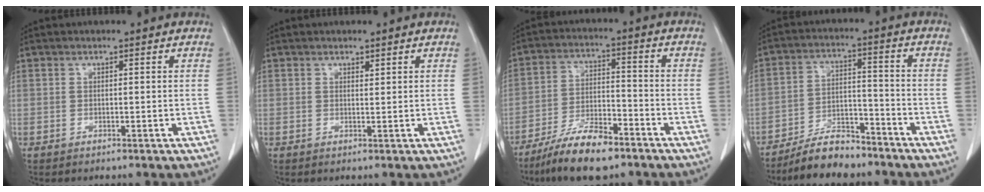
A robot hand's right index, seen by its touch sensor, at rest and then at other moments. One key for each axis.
{"total": 0.6, "fx": 0.5, "fy": 0.2, "fz": 0.2, "tx": -0.005, "ty": -0.006, "tz": 0.008}
{"total": 10.9, "fx": -8.0, "fy": 2.8, "fz": 6.8, "tx": -0.128, "ty": -0.012, "tz": -0.143}
{"total": 8.5, "fx": -7.5, "fy": 2.7, "fz": 3.2, "tx": -0.058, "ty": 0.004, "tz": -0.133}